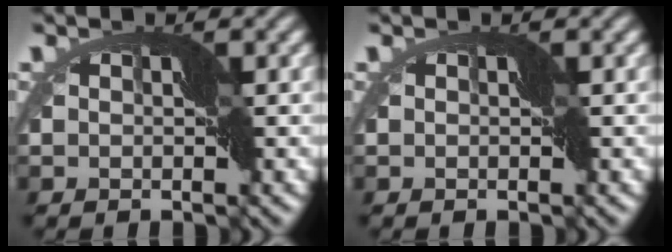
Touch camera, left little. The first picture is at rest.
{"total": 0.0}